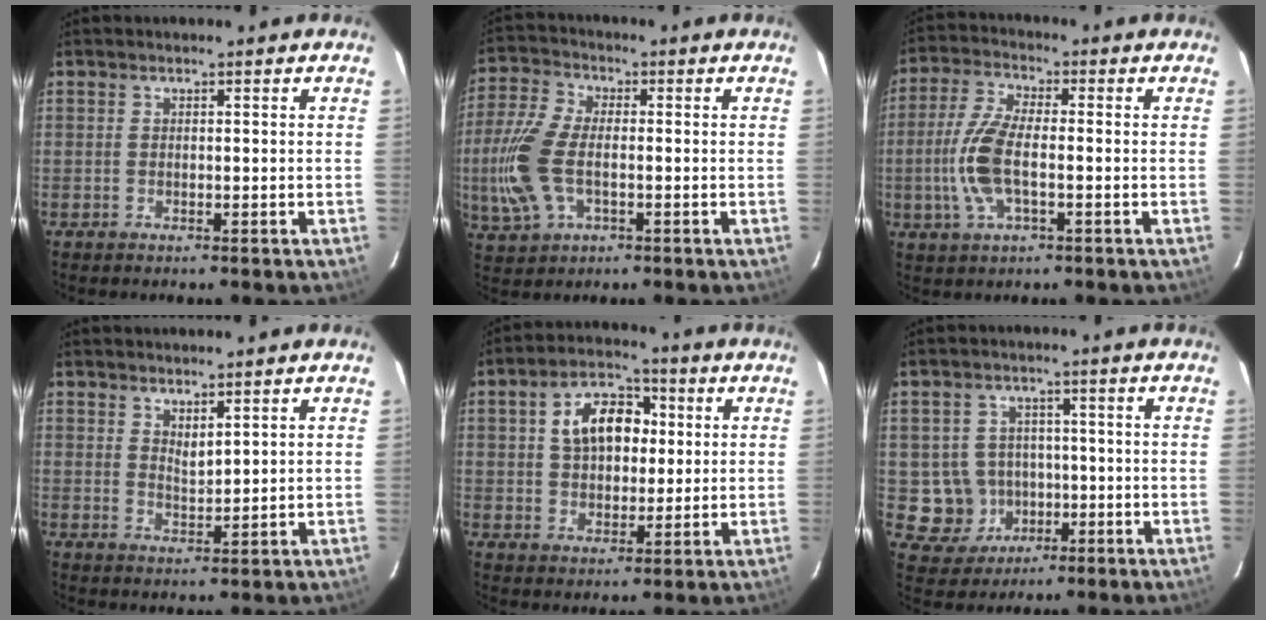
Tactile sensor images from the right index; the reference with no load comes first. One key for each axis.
{"total": 12.6, "fx": -2.1, "fy": 7.0, "fz": 10.4, "tx": -0.243, "ty": 0.003, "tz": -0.039}
{"total": 9.9, "fx": -1.8, "fy": 3.7, "fz": 9.0, "tx": -0.201, "ty": 0.003, "tz": -0.040}
{"total": 2.8, "fx": 2.2, "fy": 0.8, "fz": 1.5, "tx": -0.025, "ty": -0.004, "tz": 0.038}
{"total": 10.6, "fx": 2.4, "fy": 6.9, "fz": 7.6, "tx": -0.135, "ty": 0.032, "tz": 0.043}
{"total": 7.9, "fx": -1.4, "fy": 7.7, "fz": 1.2, "tx": -0.051, "ty": 0.022, "tz": -0.005}